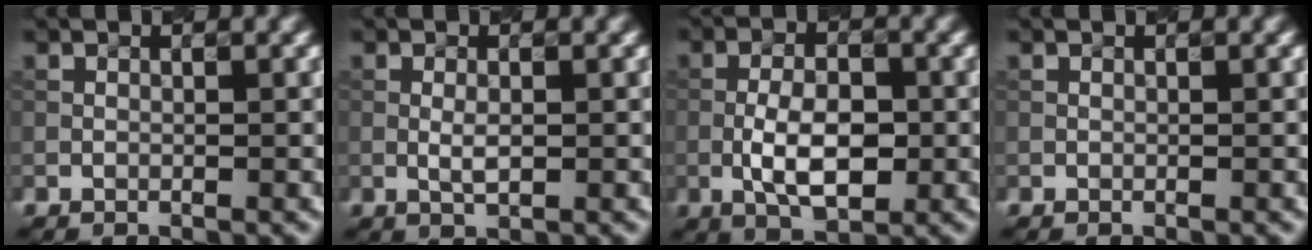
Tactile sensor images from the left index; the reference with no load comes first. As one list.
[{"total": 1.4, "force": [-0.1, 0.5, 1.3], "torque": [-0.027, 0.000, -0.001]}, {"total": 5.0, "force": [-1.1, 2.4, 4.3], "torque": [-0.077, 0.002, -0.022]}, {"total": 0.0}]